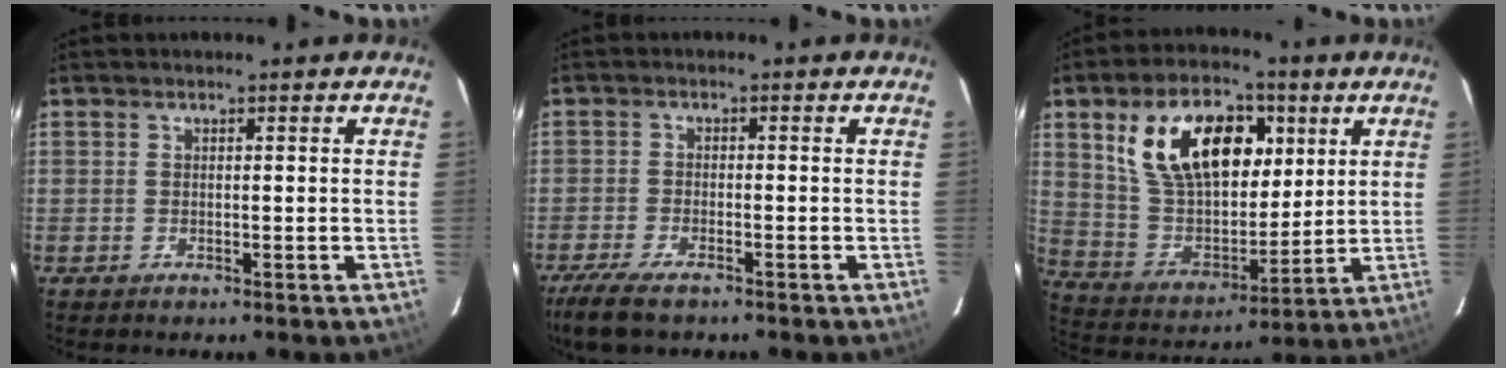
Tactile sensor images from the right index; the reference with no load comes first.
{"total": 7.2, "force": [-5.5, 2.0, 4.1], "torque": [-0.111, -0.022, -0.106]}
{"total": 20.4, "force": [7.6, 11.8, 14.8], "torque": [-0.277, 0.020, 0.148]}